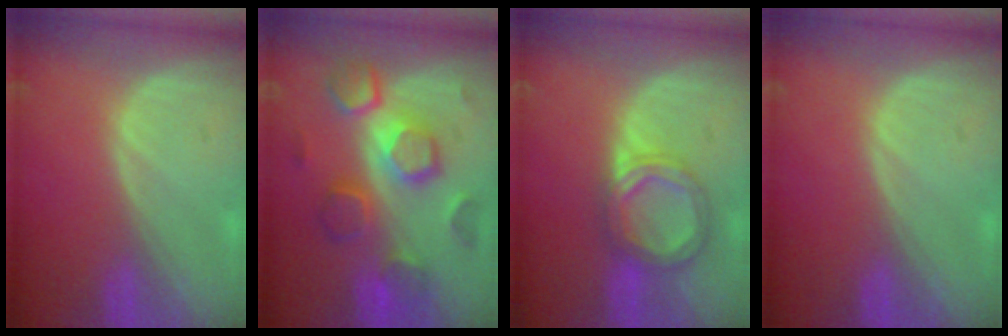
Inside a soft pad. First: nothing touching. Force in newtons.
{"total": 9.5, "press": 9.5, "slide": 0.4}
{"total": 5.7, "press": 5.7, "slide": 0.3}
{"total": 0.0}